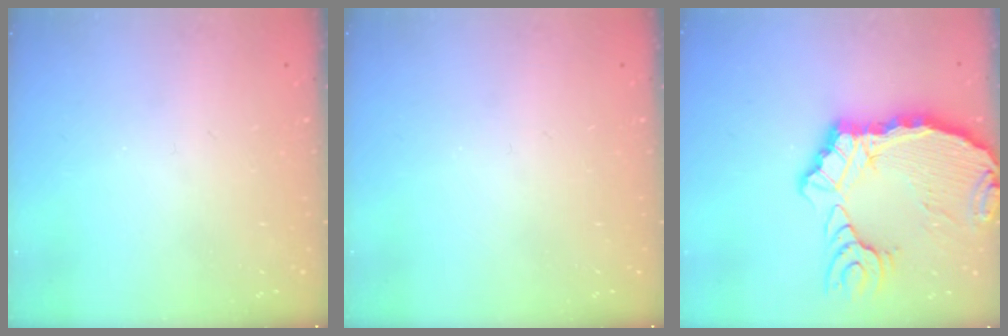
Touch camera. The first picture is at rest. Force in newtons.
{"total": 0.0}
{"total": 15.5, "press": 15.4, "slide": 2.1}